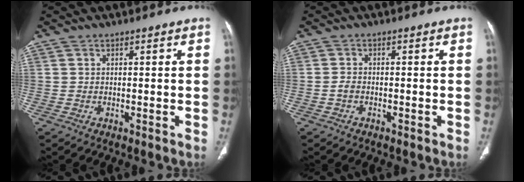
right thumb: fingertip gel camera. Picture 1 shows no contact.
{"total": 1.3, "force": [-0.6, 0.8, 0.8], "torque": [-0.018, 0.003, -0.014]}